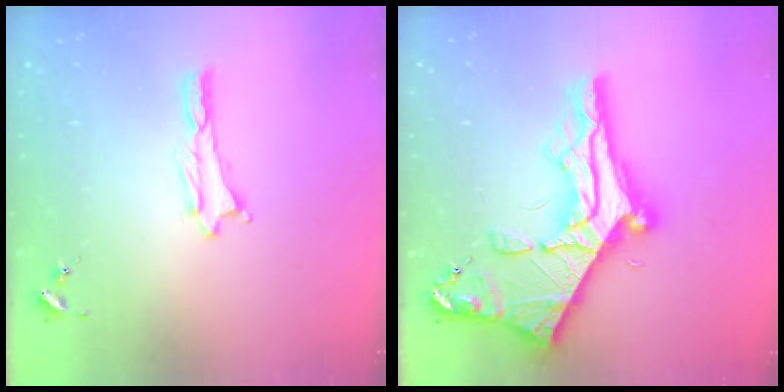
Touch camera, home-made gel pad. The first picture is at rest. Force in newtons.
{"total": 11.4, "press": 11.4, "slide": 1.1}